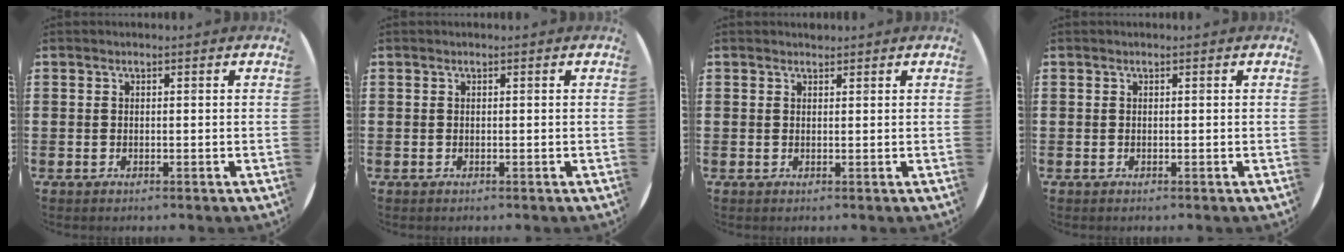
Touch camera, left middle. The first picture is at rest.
{"total": 0.0}
{"total": 0.6, "force": [0.6, 0.1, -0.1], "torque": [0.009, -0.001, 0.010]}
{"total": 0.0}